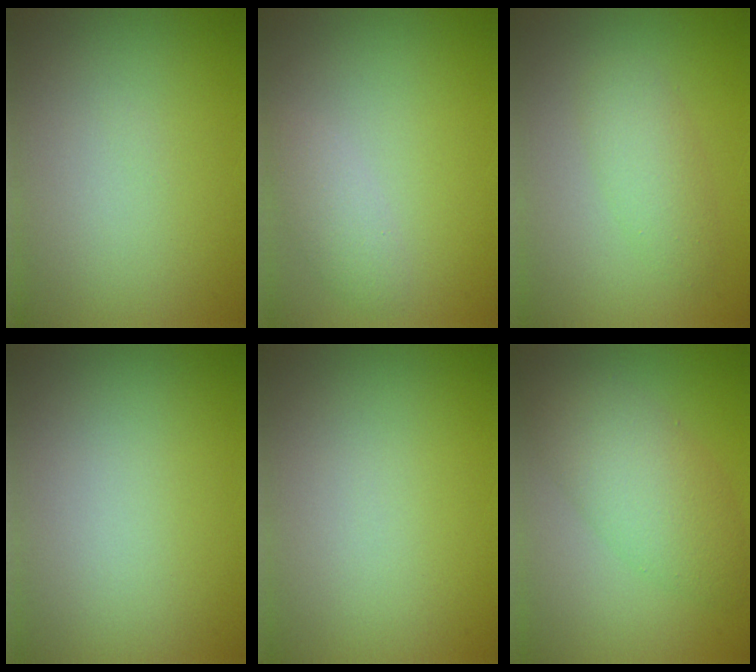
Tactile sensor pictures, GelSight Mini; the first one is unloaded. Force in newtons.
{"total": 1.9, "press": 1.9, "slide": 0.1}
{"total": 2.6, "press": 2.6, "slide": 0.1}
{"total": 0.0}
{"total": 0.0}
{"total": 5.4, "press": 5.4, "slide": 0.2}